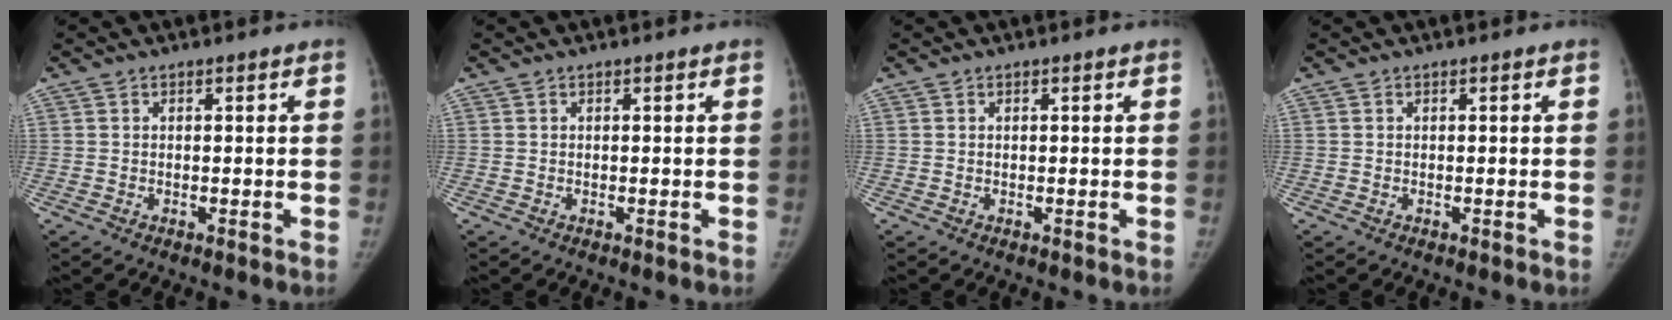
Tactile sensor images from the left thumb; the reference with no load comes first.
{"total": 0.0}
{"total": 0.0}
{"total": 0.0}